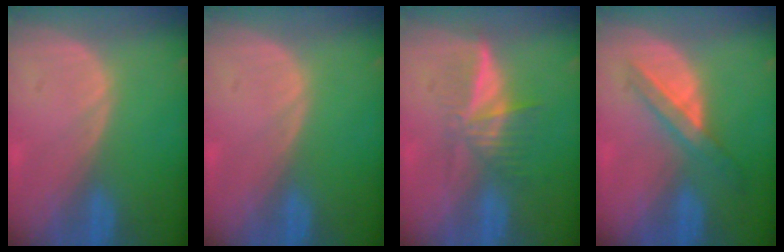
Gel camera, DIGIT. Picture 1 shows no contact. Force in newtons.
{"total": 0.0}
{"total": 6.0, "press": 5.3, "slide": 2.9}
{"total": 6.0, "press": 5.3, "slide": 2.7}